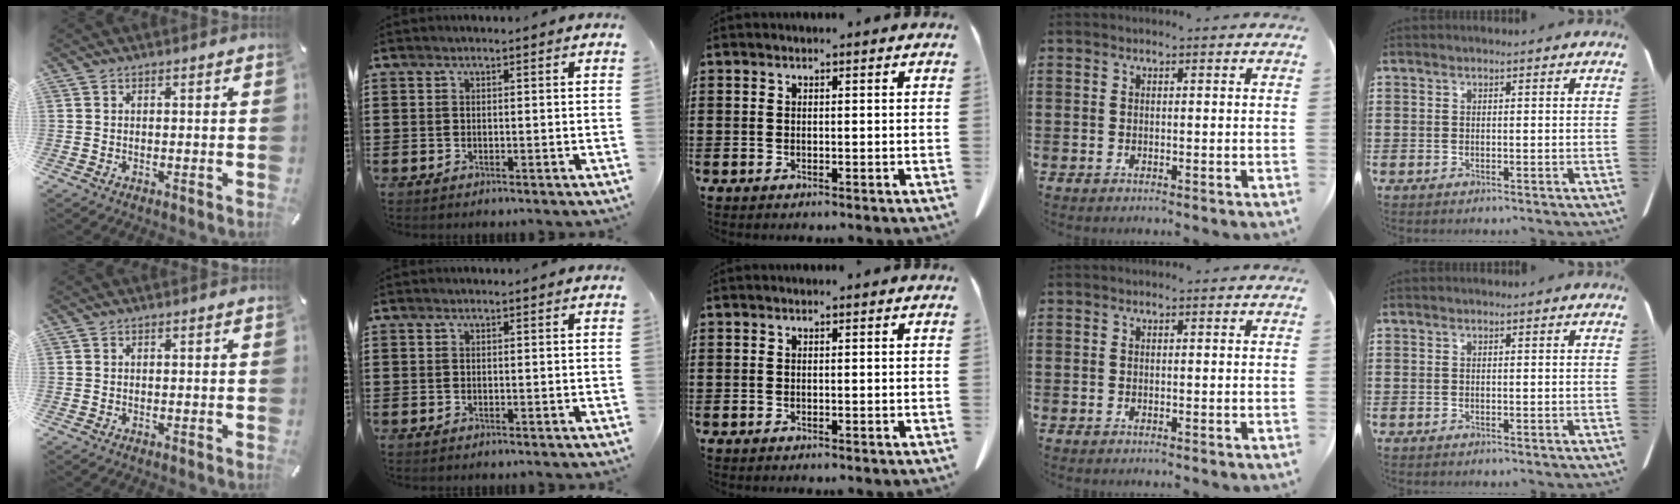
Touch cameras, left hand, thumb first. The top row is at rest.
{}